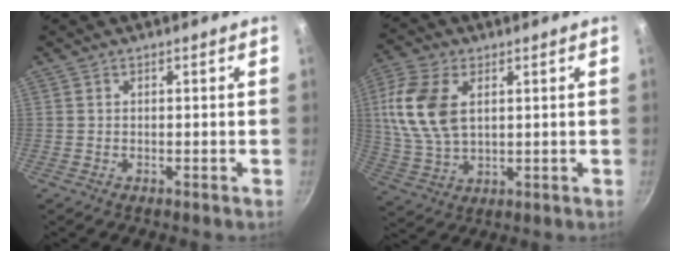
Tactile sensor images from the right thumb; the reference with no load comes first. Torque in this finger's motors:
{"motor_torque": [0.13, 0.15, 1.36, 0.21, 0.27]}